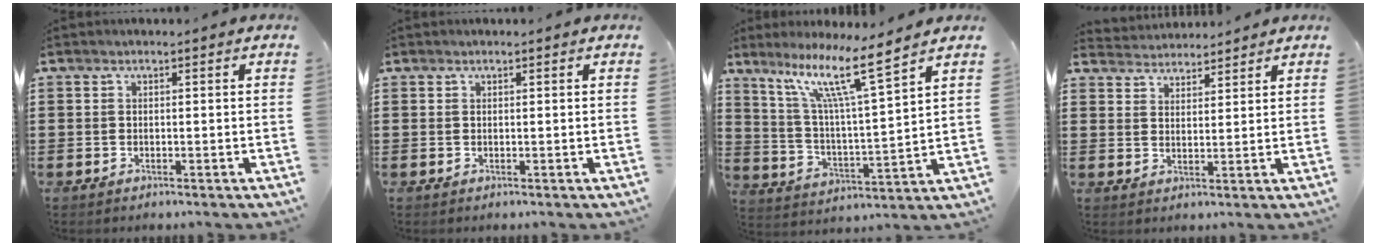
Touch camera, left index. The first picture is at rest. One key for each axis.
{"total": 0.0}
{"total": 11.6, "fx": 8.2, "fy": 0.6, "fz": 8.2, "tx": -0.175, "ty": -0.039, "tz": 0.135}
{"total": 3.4, "fx": 3.3, "fy": 0.5, "fz": -0.6, "tx": -0.001, "ty": -0.012, "tz": 0.061}